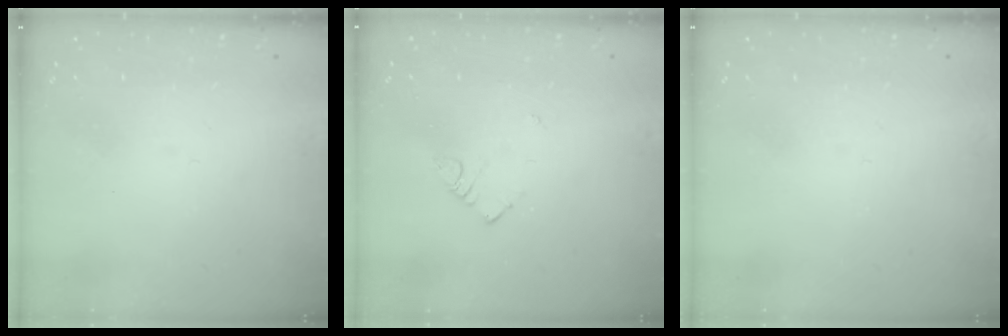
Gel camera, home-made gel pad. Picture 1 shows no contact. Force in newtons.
{"total": 3.0, "press": 2.9, "slide": 0.4}
{"total": 0.0}